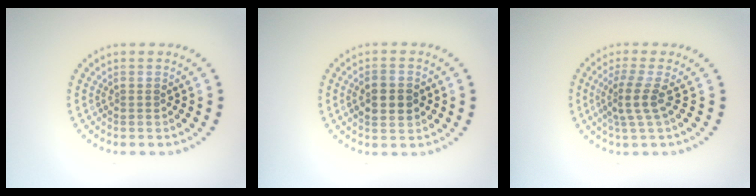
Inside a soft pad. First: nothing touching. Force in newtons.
{"total": 2.8, "press": 2.8, "slide": 0.1}
{"total": 2.6, "press": 1.9, "slide": 1.9}